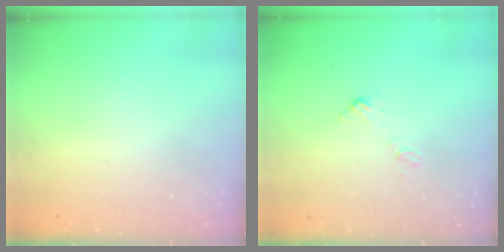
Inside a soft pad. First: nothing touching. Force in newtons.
{"total": 4.9, "press": 4.9, "slide": 0.4}